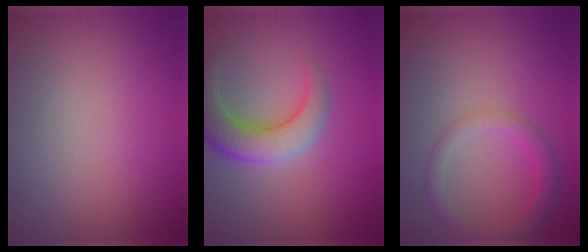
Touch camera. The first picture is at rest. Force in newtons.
{"total": 5.8, "press": 5.8, "slide": 0.2}
{"total": 2.8, "press": 2.8, "slide": 0.2}